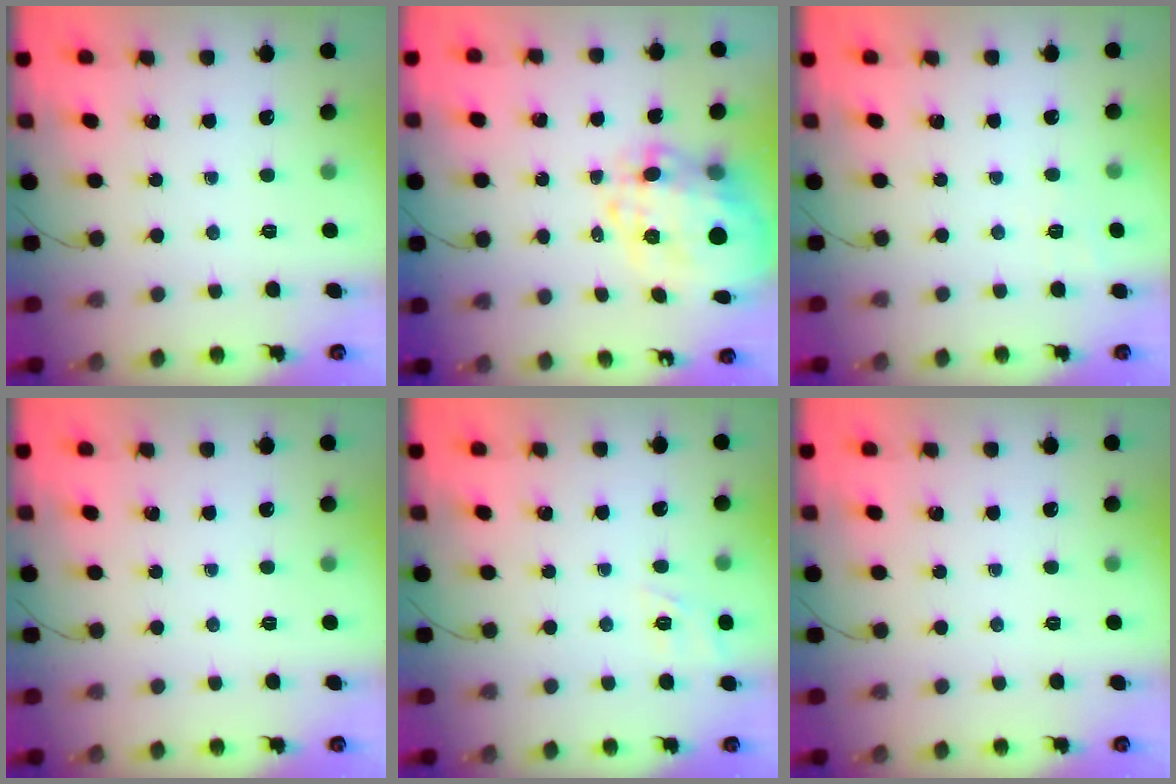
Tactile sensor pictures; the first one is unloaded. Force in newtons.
{"total": 14.2, "press": 13.8, "slide": 3.4}
{"total": 4.3, "press": 3.9, "slide": 1.8}
{"total": 0.0}
{"total": 2.4, "press": 1.8, "slide": 1.5}
{"total": 0.0}